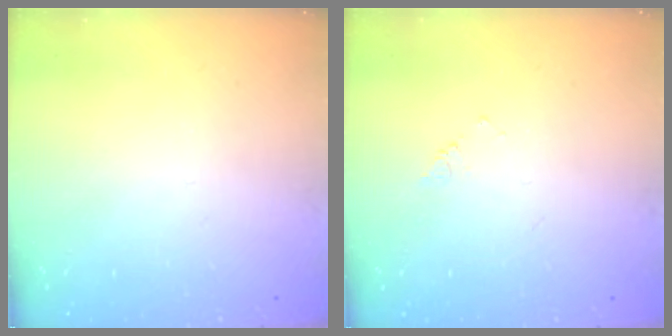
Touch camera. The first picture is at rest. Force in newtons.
{"total": 2.2, "press": 2.2, "slide": 0.3}